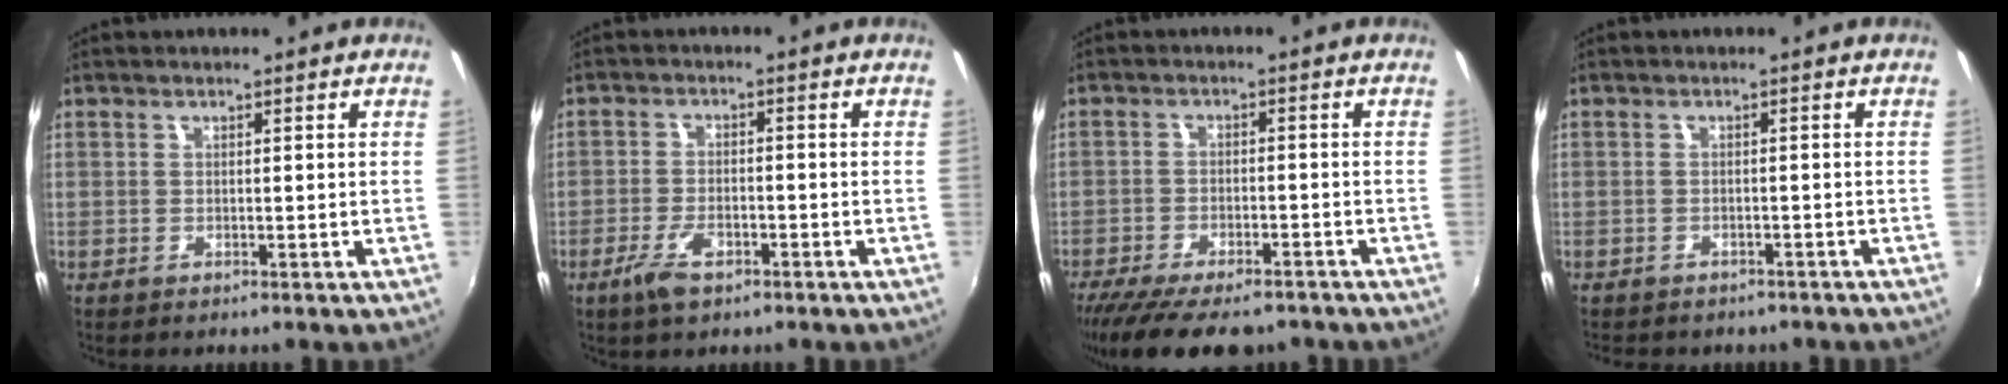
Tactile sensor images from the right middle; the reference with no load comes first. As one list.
[{"total": 5.3, "force": [-3.2, 2.2, 3.6], "torque": [-0.086, -0.007, -0.059]}, {"total": 13.5, "force": [-10.8, 4.3, 7.0], "torque": [-0.153, -0.038, -0.170]}, {"total": 4.7, "force": [-3.9, 2.0, 1.6], "torque": [-0.037, -0.014, -0.048]}]